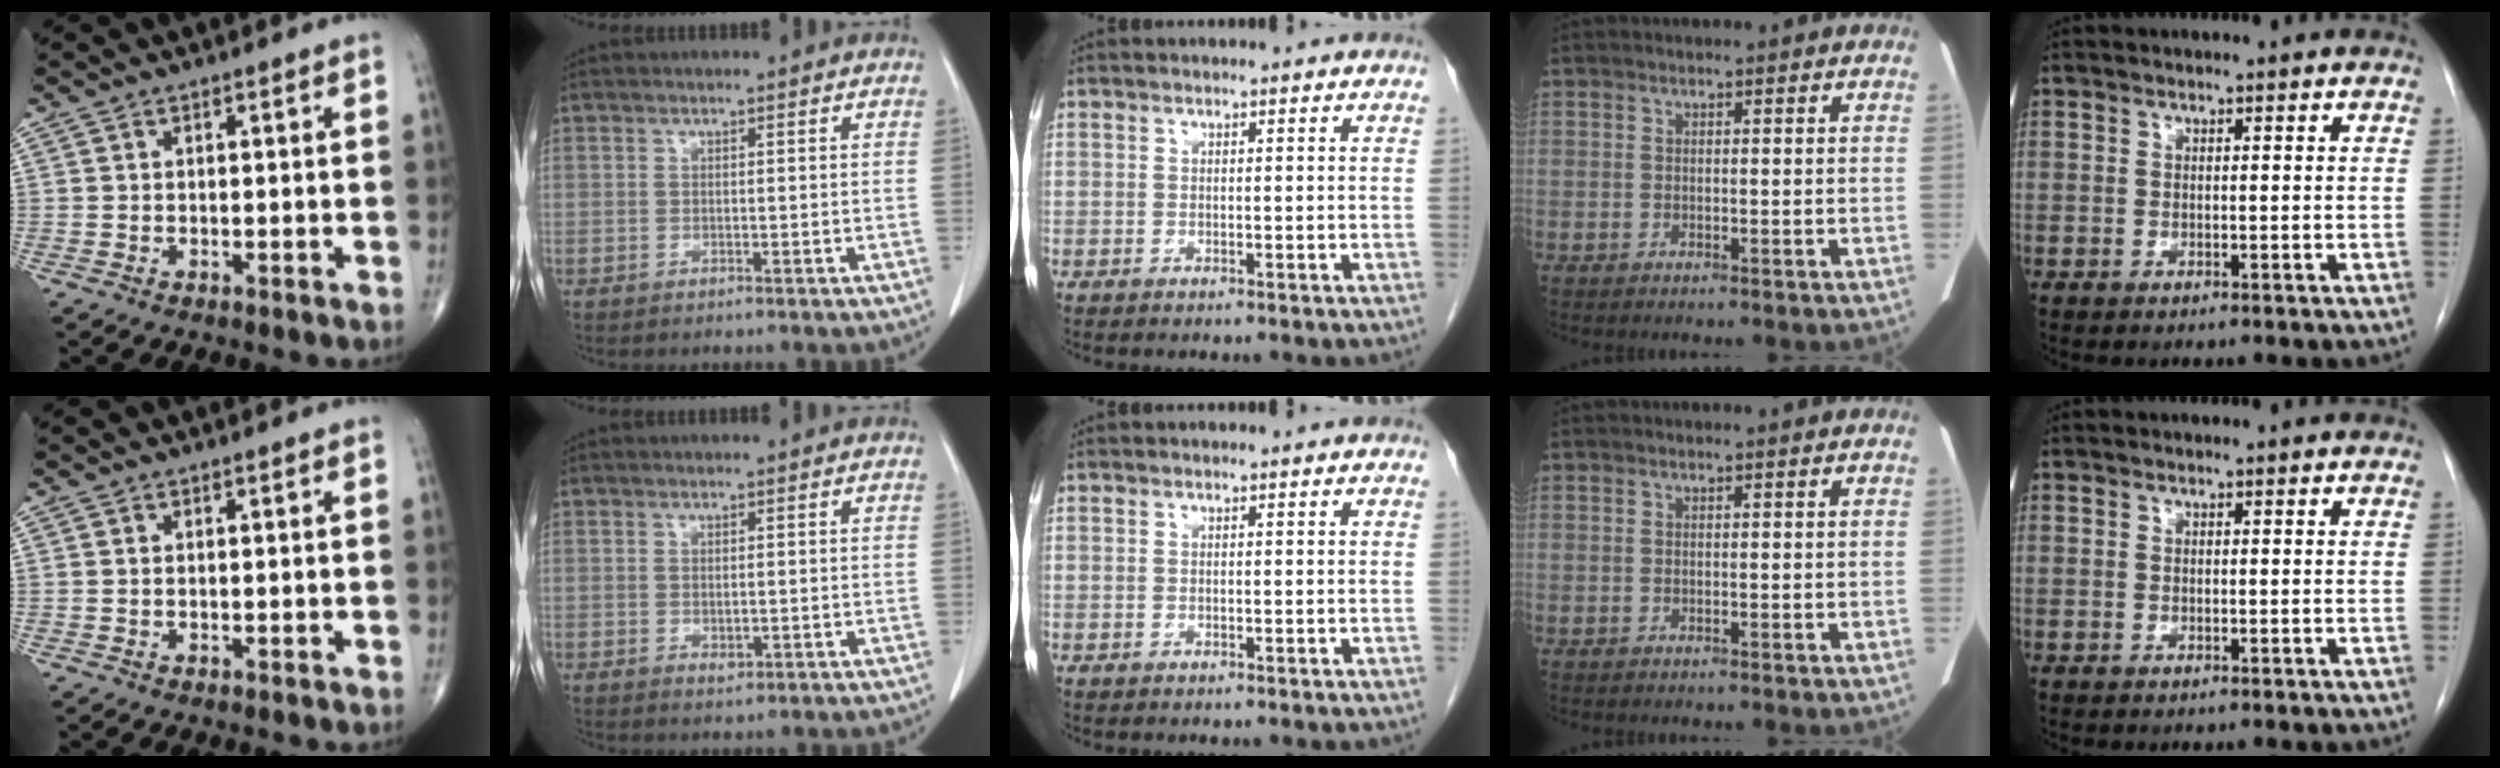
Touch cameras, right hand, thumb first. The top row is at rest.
{"index": {"total": 1.4, "force": [-0.2, 0.9, 1.1], "torque": [-0.015, -0.003, 0.002]}}